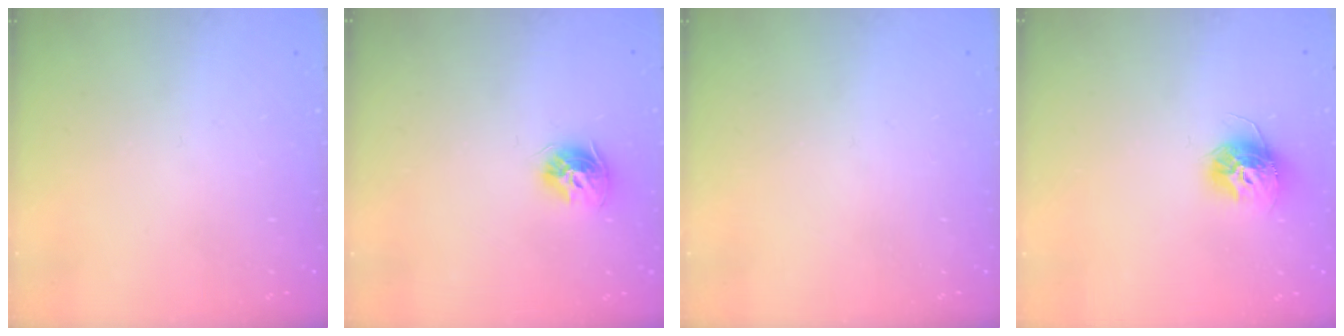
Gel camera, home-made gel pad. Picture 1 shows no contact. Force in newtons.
{"total": 8.9, "press": 8.8, "slide": 1.2}
{"total": 0.0}
{"total": 11.9, "press": 11.9, "slide": 0.9}